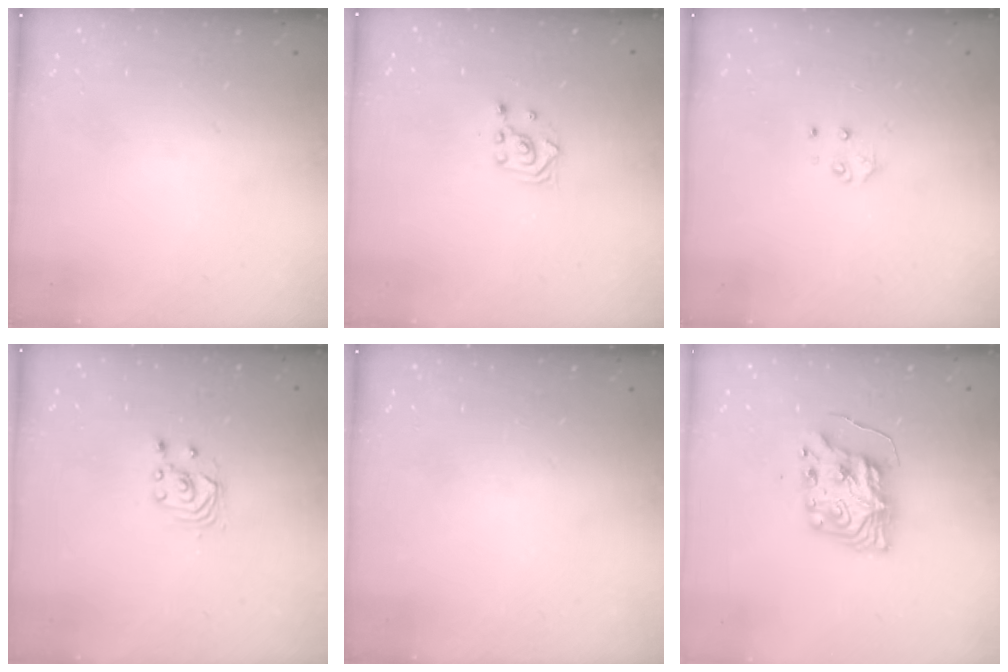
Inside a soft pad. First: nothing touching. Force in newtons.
{"total": 2.3, "press": 2.3, "slide": 0.3}
{"total": 3.7, "press": 3.7, "slide": 0.4}
{"total": 2.5, "press": 2.5, "slide": 0.2}
{"total": 0.0}
{"total": 9.1, "press": 9.0, "slide": 0.6}